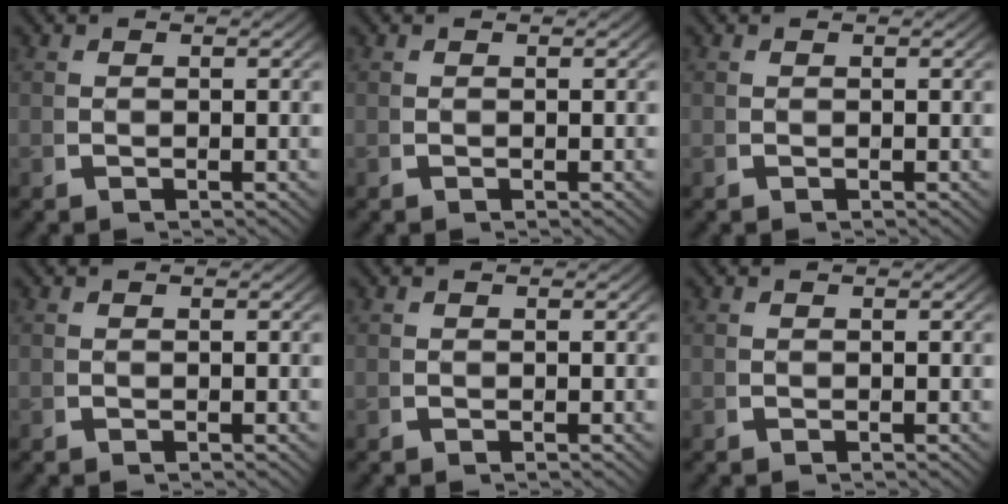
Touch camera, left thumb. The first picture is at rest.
{"total": 0.0}
{"total": 0.0}
{"total": 0.0}
{"total": 0.0}
{"total": 0.0}